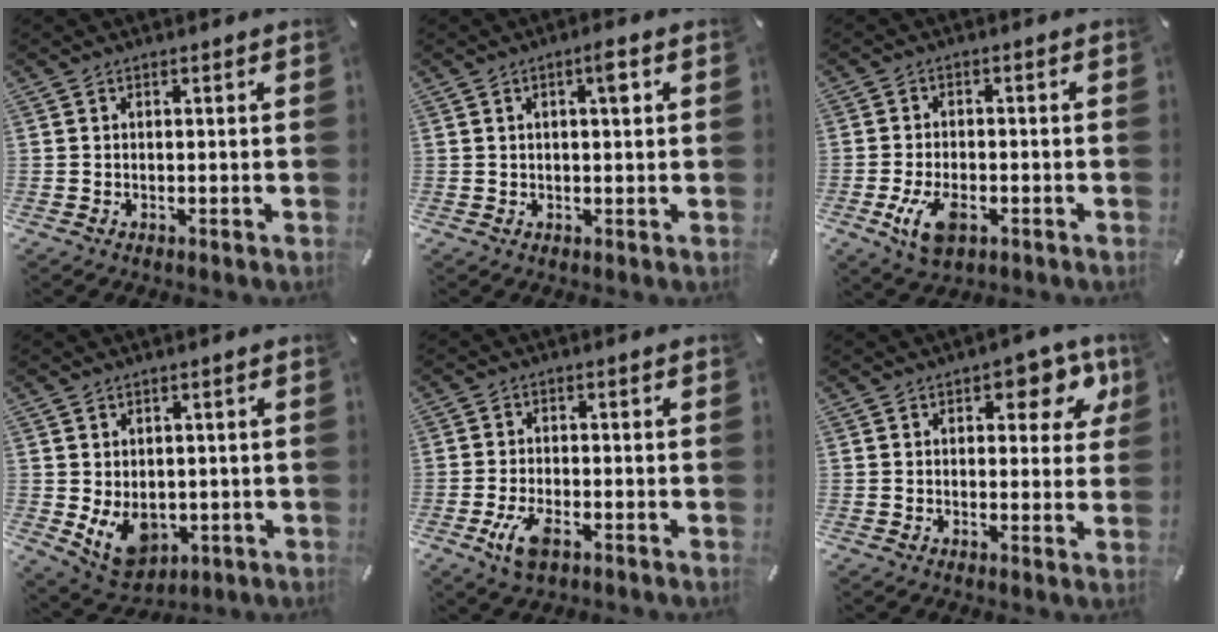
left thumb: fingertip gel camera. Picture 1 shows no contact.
{"total": 3.6, "force": [1.0, 1.0, 3.3], "torque": [-0.049, 0.001, 0.011]}
{"total": 7.2, "force": [-2.8, 4.0, 5.3], "torque": [-0.122, 0.001, -0.053]}
{"total": 8.3, "force": [-1.3, 6.5, 4.9], "torque": [-0.075, -0.004, -0.021]}
{"total": 5.9, "force": [-2.8, 2.6, 4.6], "torque": [-0.110, -0.003, -0.055]}
{"total": 7.6, "force": [3.6, 4.5, 5.0], "torque": [-0.052, -0.013, 0.053]}